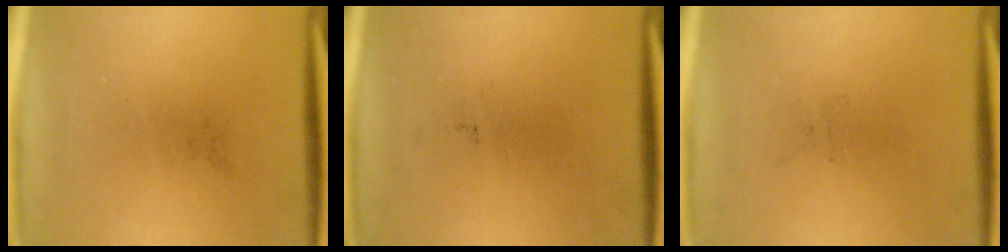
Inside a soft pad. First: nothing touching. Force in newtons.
{"total": 0.0}
{"total": 0.0}